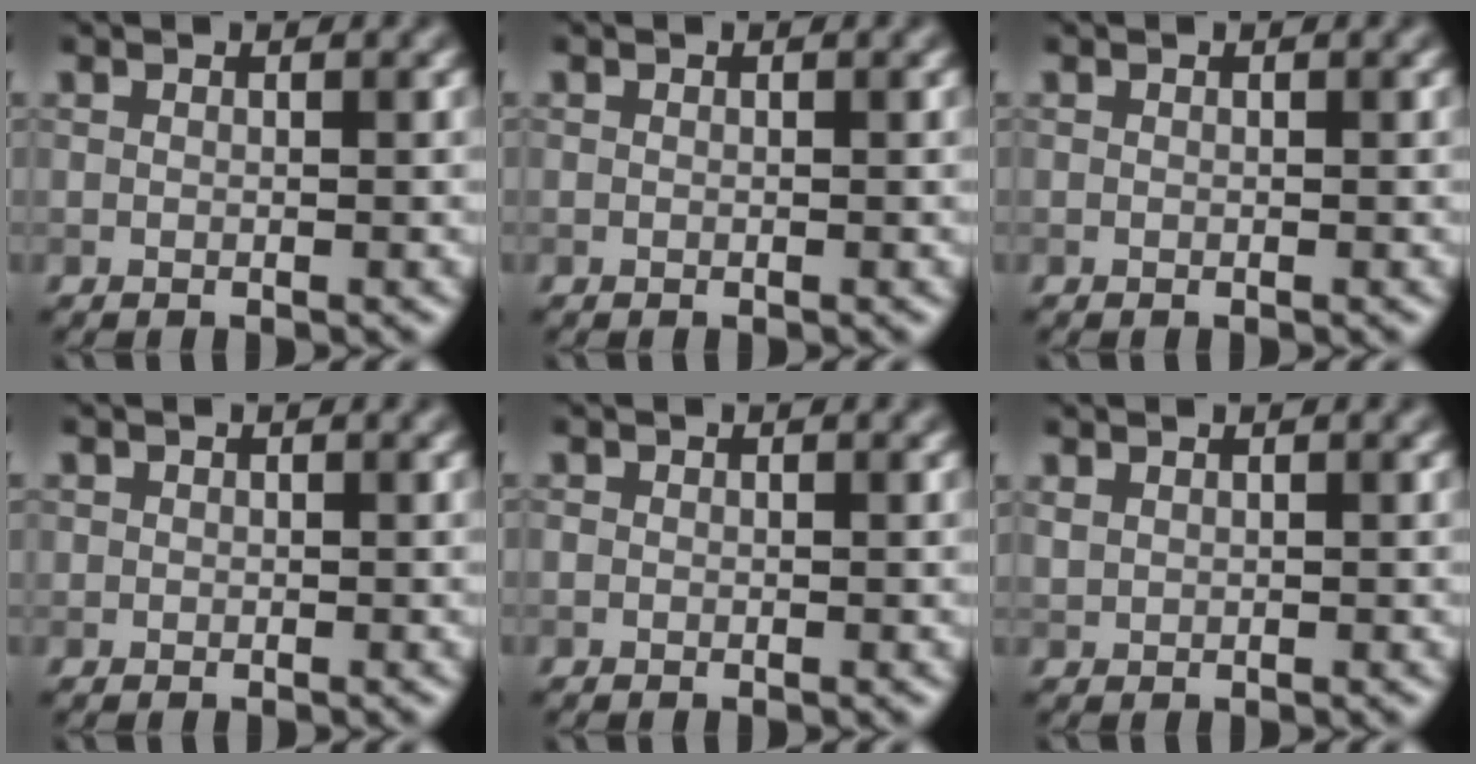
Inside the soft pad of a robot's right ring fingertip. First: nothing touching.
{"total": 0.0}
{"total": 0.0}
{"total": 1.3, "force": [0.3, 1.2, 0.3], "torque": [-0.003, 0.001, 0.009]}
{"total": 0.5, "force": [-0.2, 0.5, 0.1], "torque": [-0.003, -0.001, -0.006]}
{"total": 0.6, "force": [0.5, 0.4, 0.2], "torque": [-0.012, -0.002, 0.014]}